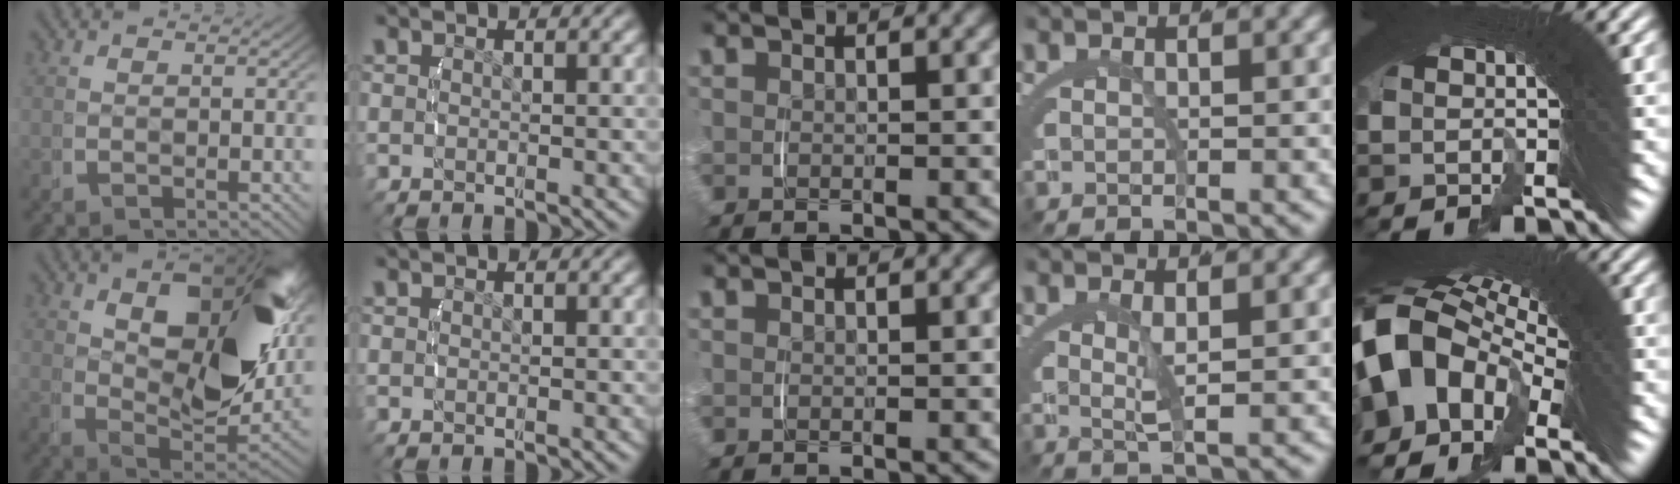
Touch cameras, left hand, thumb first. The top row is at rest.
{"thumb": {"total": 15.1, "force": [2.9, 7.2, 12.9], "torque": [-0.194, -0.033, 0.065]}, "ring": {"total": 2.3, "force": [0.8, -0.5, 2.1], "torque": [-0.032, -0.010, 0.023]}, "little": {"total": 10.6, "force": [0.9, 7.2, 7.7], "torque": [-0.151, 0.003, 0.004]}}